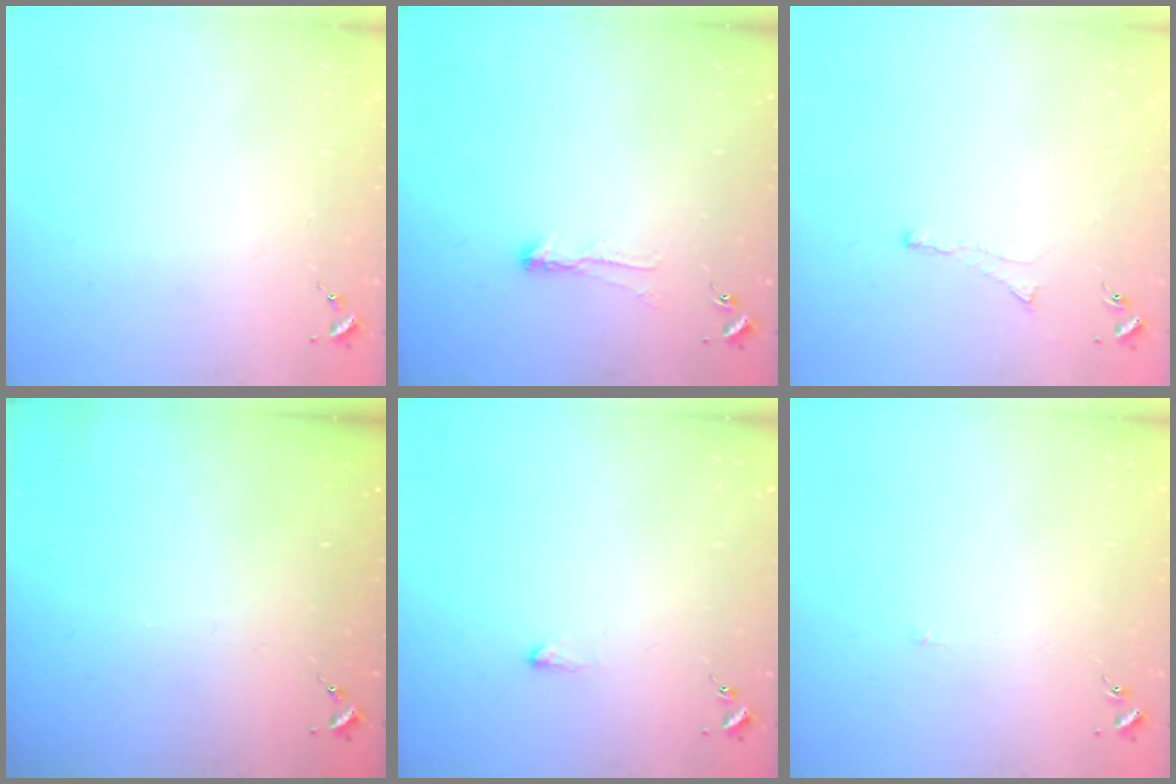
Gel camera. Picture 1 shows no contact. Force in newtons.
{"total": 4.6, "press": 4.5, "slide": 0.7}
{"total": 2.9, "press": 2.8, "slide": 0.7}
{"total": 0.0}
{"total": 2.7, "press": 2.7, "slide": 0.5}
{"total": 1.8, "press": 1.8, "slide": 0.3}